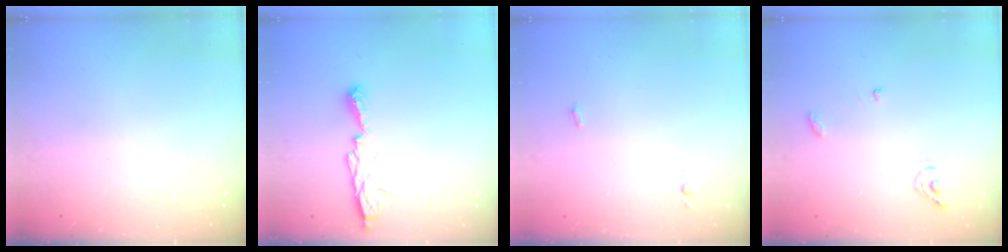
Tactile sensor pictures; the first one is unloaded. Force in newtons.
{"total": 7.0, "press": 7.0, "slide": 0.7}
{"total": 3.4, "press": 3.2, "slide": 1.1}
{"total": 6.4, "press": 6.4, "slide": 0.1}